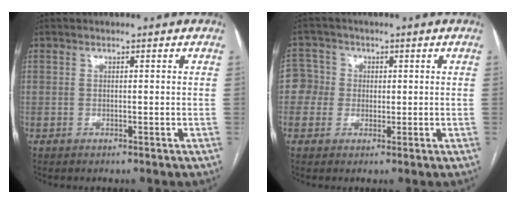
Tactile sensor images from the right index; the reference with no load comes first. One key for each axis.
{"total": 4.7, "fx": 0.1, "fy": 4.7, "fz": 0.1, "tx": 0.008, "ty": 0.022, "tz": 0.000}